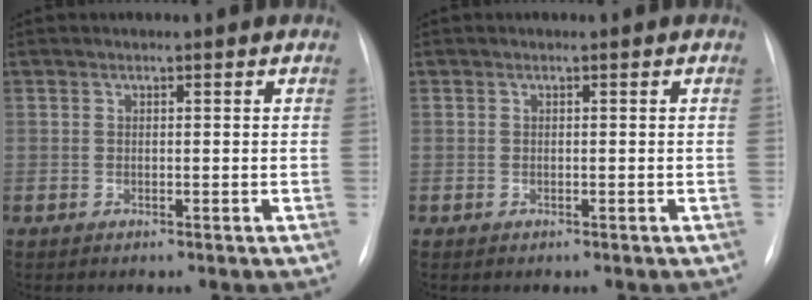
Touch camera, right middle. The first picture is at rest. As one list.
[{"total": 0.0}]